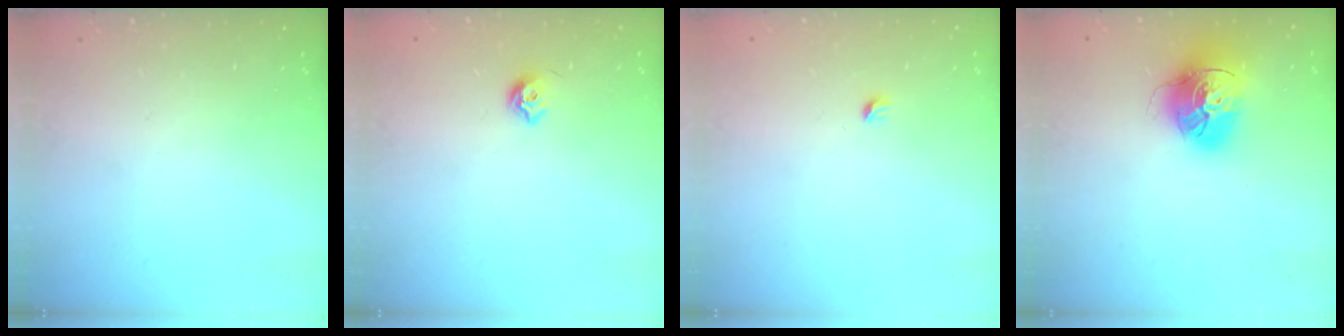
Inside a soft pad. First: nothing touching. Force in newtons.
{"total": 6.0, "press": 5.9, "slide": 1.0}
{"total": 2.9, "press": 2.9, "slide": 0.4}
{"total": 16.8, "press": 16.7, "slide": 1.9}